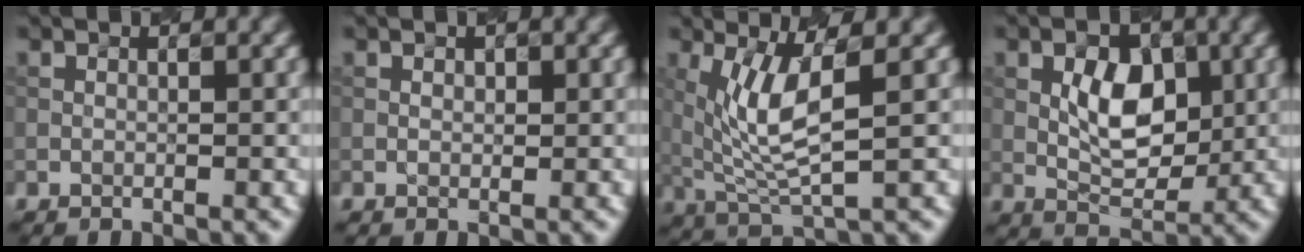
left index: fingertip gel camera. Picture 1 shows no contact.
{"total": 0.0}
{"total": 5.4, "force": [1.1, 1.4, 5.1], "torque": [-0.119, -0.011, 0.041]}
{"total": 4.6, "force": [0.6, 2.7, 3.6], "torque": [-0.061, 0.000, 0.019]}